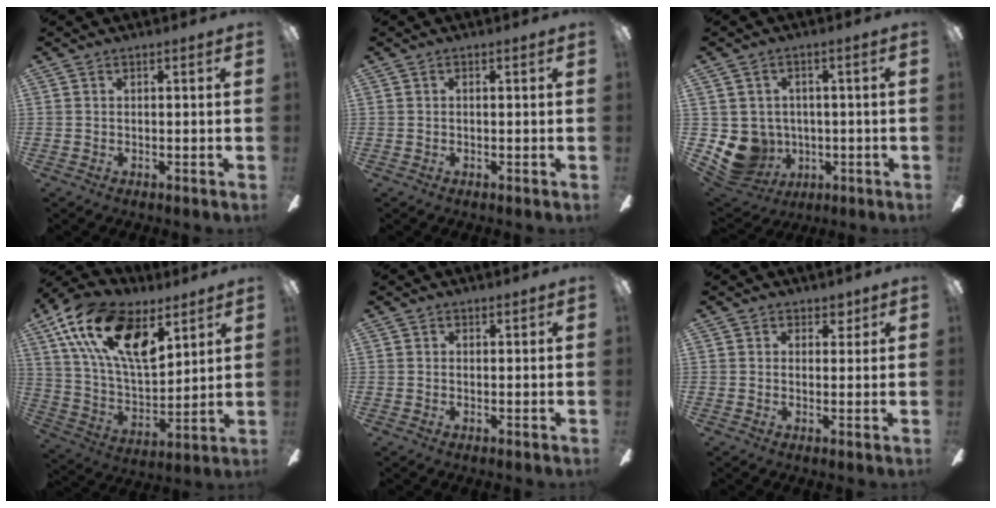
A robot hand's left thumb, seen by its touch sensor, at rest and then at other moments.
{"total": 0.0}
{"total": 9.0, "force": [-1.7, 8.3, 2.9], "torque": [-0.086, 0.002, -0.025]}
{"total": 22.1, "force": [11.7, 11.0, 15.2], "torque": [-0.301, -0.047, 0.207]}
{"total": 0.7, "force": [0.4, 0.5, 0.1], "torque": [0.007, -0.002, 0.005]}
{"total": 3.0, "force": [1.9, 2.2, 0.6], "torque": [0.009, -0.005, 0.029]}